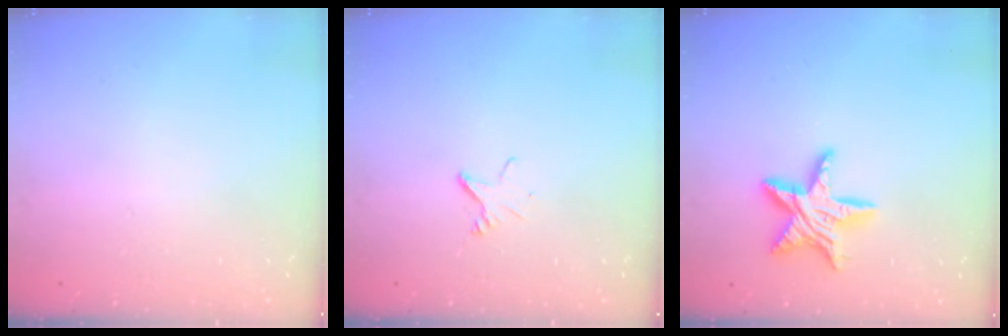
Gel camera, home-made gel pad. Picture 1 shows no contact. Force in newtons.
{"total": 2.5, "press": 2.5, "slide": 0.1}
{"total": 12.4, "press": 12.4, "slide": 0.7}